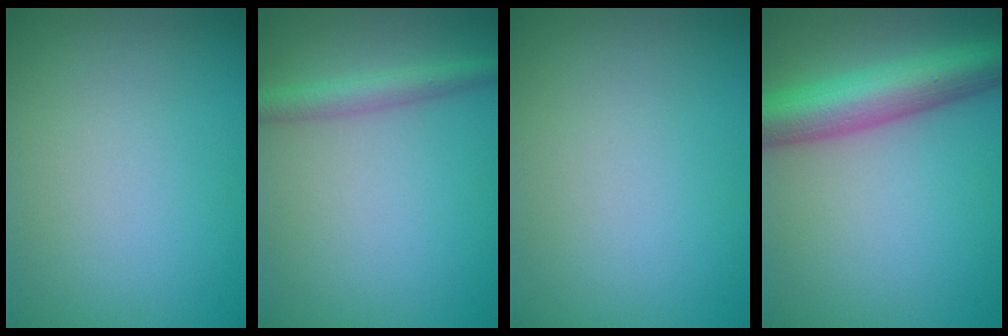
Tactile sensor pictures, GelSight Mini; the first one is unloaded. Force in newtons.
{"total": 2.5, "press": 2.5, "slide": 0.1}
{"total": 0.0}
{"total": 7.5, "press": 7.5, "slide": 0.2}